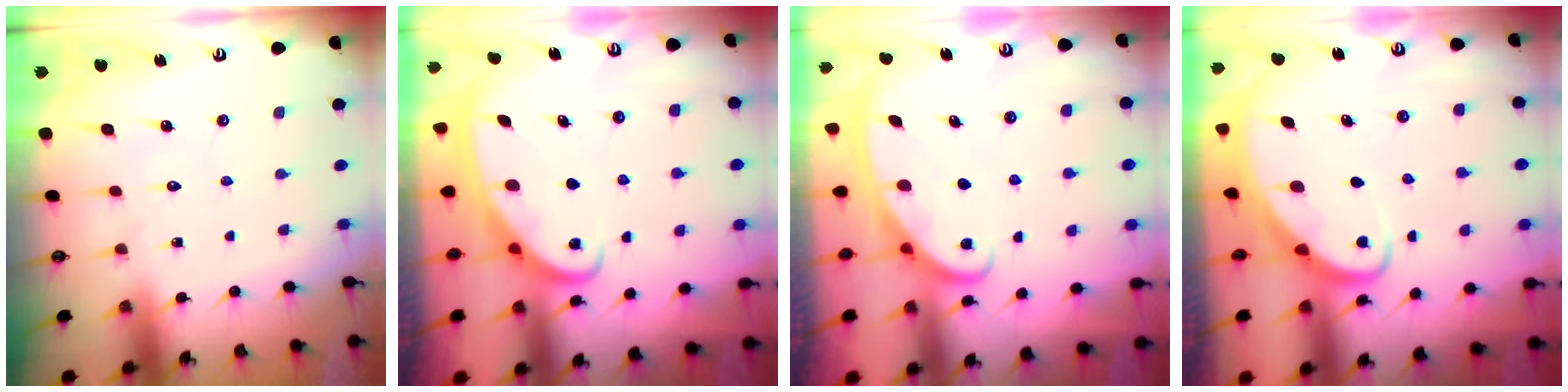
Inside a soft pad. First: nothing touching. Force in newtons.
{"total": 2.6, "press": 2.6, "slide": 0.4}
{"total": 2.6, "press": 2.6, "slide": 0.4}
{"total": 2.7, "press": 2.7, "slide": 0.2}